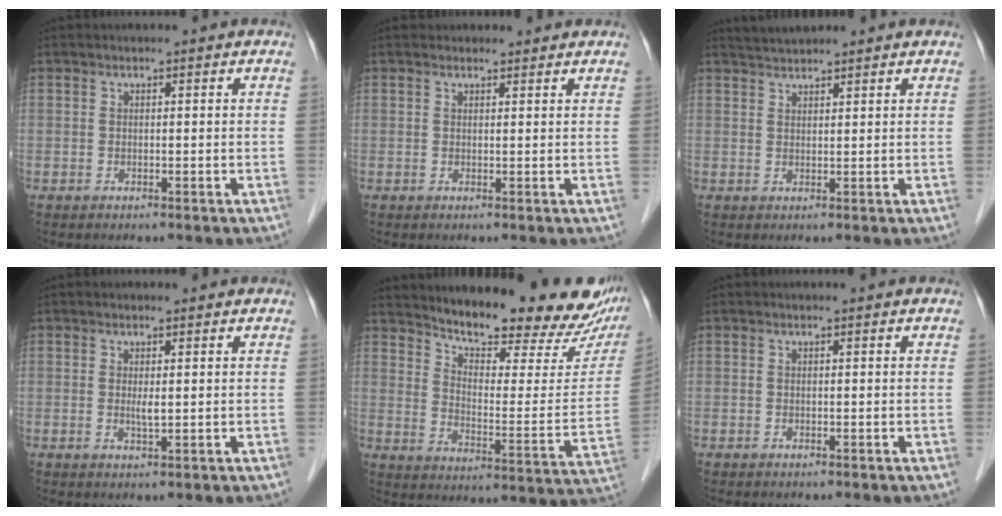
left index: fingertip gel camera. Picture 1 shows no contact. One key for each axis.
{"total": 1.6, "fx": 1.5, "fy": 0.6, "fz": -0.1, "tx": -0.004, "ty": 0.006, "tz": 0.018}
{"total": 2.7, "fx": 2.7, "fy": 0.1, "fz": 0.5, "tx": -0.014, "ty": 0.017, "tz": 0.052}
{"total": 1.4, "fx": 0.3, "fy": 0.2, "fz": 1.4, "tx": -0.030, "ty": -0.003, "tz": 0.007}
{"total": 20.7, "fx": 18.2, "fy": 4.5, "fz": 8.7, "tx": -0.121, "ty": -0.043, "tz": 0.238}
{"total": 0.0}